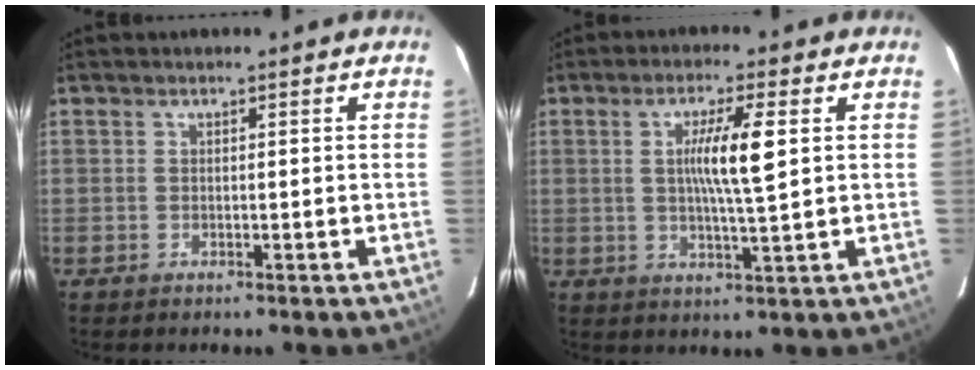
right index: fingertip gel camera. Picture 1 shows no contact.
{"total": 7.4, "force": [1.4, -0.1, 7.2], "torque": [-0.131, -0.003, 0.023]}